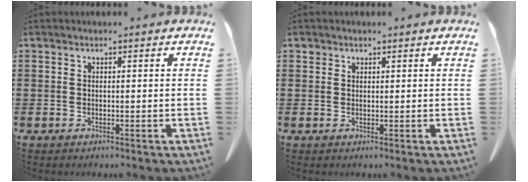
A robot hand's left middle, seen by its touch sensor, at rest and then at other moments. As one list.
[{"total": 0.6, "force": [0.5, 0.3, 0.1], "torque": [-0.004, 0.000, 0.011]}]